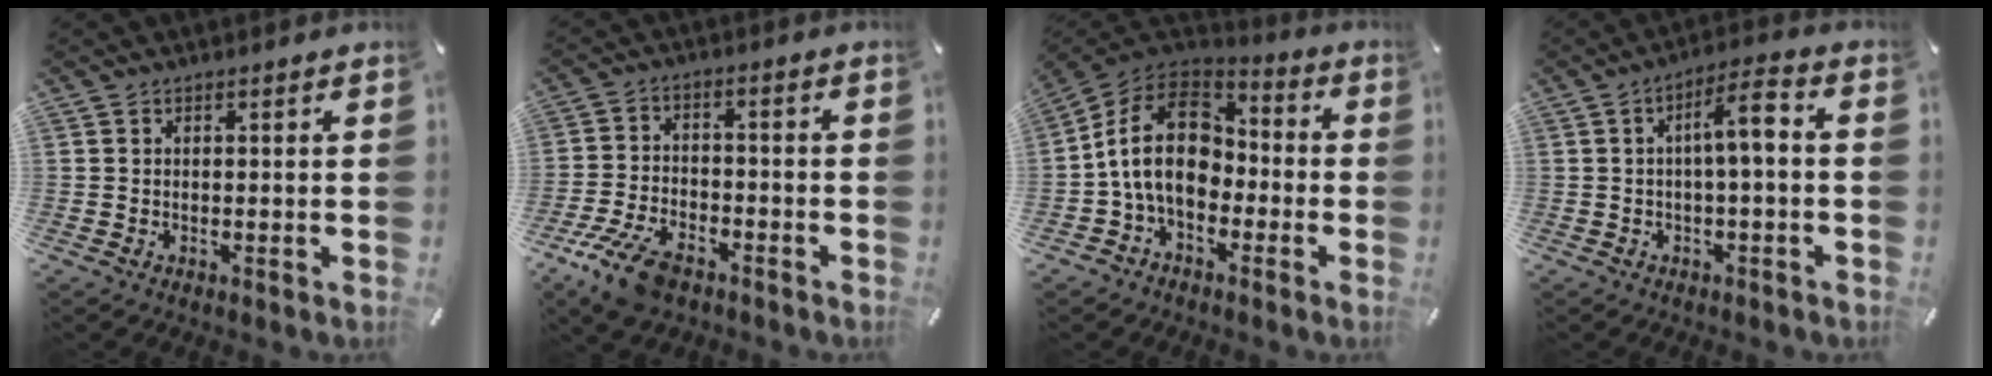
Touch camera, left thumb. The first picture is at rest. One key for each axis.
{"total": 10.1, "fx": -6.7, "fy": 4.9, "fz": 5.7, "tx": -0.121, "ty": 0.030, "tz": -0.125}
{"total": 15.9, "fx": -1.9, "fy": 11.6, "fz": 10.7, "tx": -0.224, "ty": 0.028, "tz": -0.038}
{"total": 7.7, "fx": 0.3, "fy": 2.0, "fz": 7.4, "tx": -0.130, "ty": 0.012, "tz": 0.000}